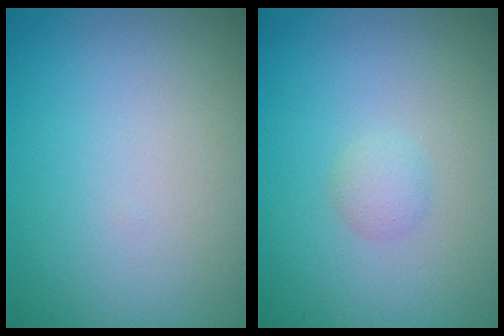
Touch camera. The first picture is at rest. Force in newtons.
{"total": 1.0, "press": 1.0, "slide": 0.0}